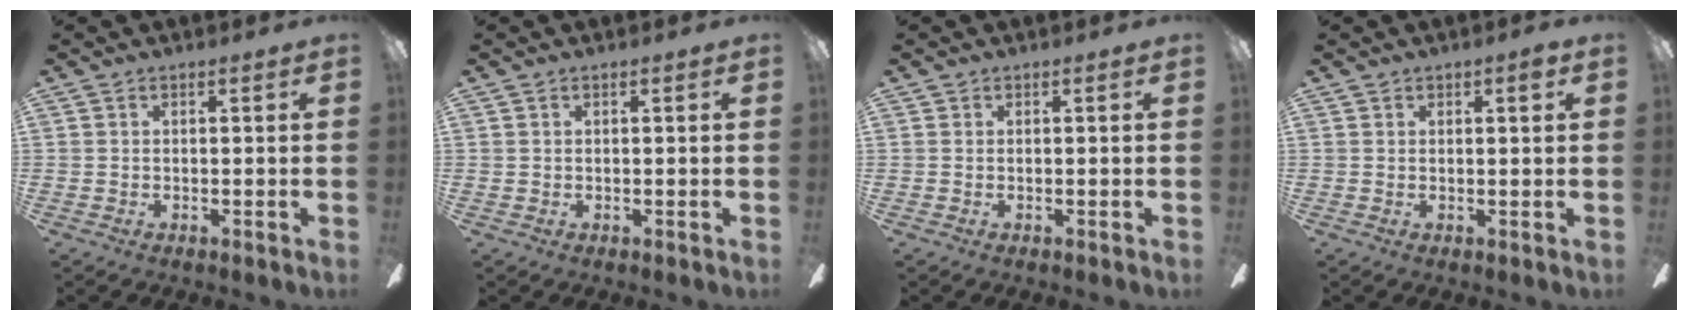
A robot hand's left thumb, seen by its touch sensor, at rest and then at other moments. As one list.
[{"total": 0.6, "force": [0.1, 0.4, 0.3], "torque": [-0.007, 0.002, 0.002]}, {"total": 0.0}, {"total": 1.7, "force": [1.1, 0.5, 1.1], "torque": [-0.008, -0.005, 0.016]}]